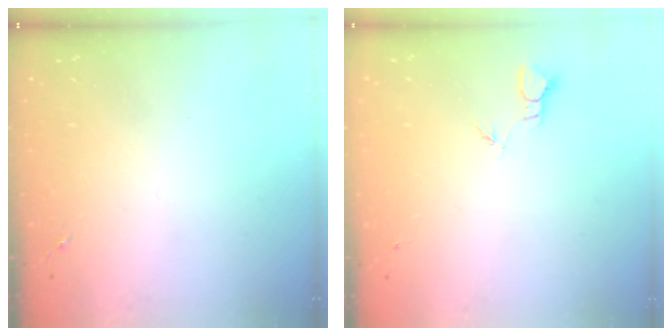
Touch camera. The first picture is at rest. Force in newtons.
{"total": 2.3, "press": 2.3, "slide": 0.1}